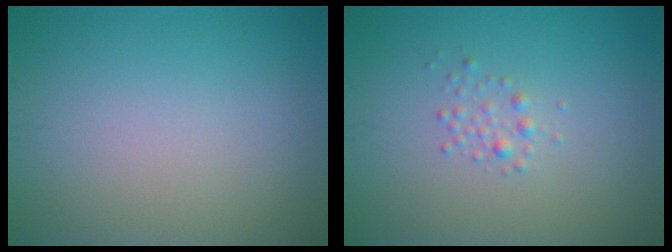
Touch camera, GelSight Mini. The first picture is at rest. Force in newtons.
{"total": 1.2, "press": 1.2, "slide": 0.0}